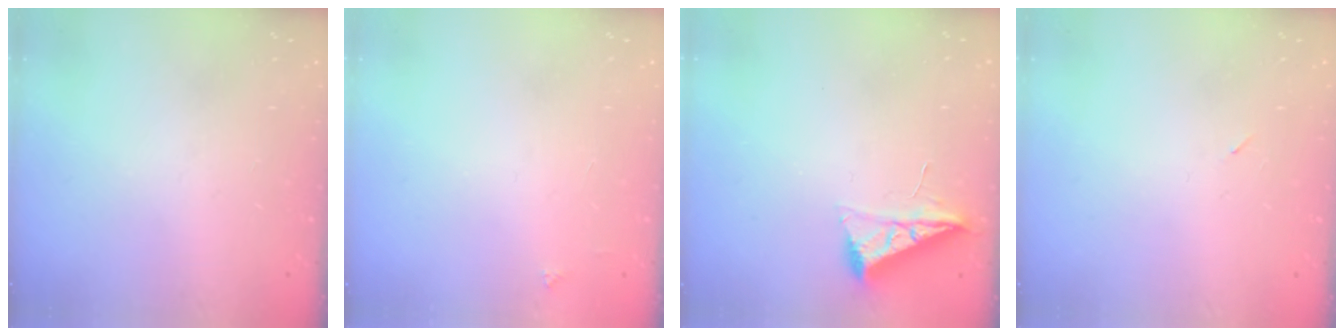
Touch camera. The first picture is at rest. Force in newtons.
{"total": 2.0, "press": 2.0, "slide": 0.3}
{"total": 7.0, "press": 6.9, "slide": 0.8}
{"total": 2.2, "press": 1.9, "slide": 1.2}